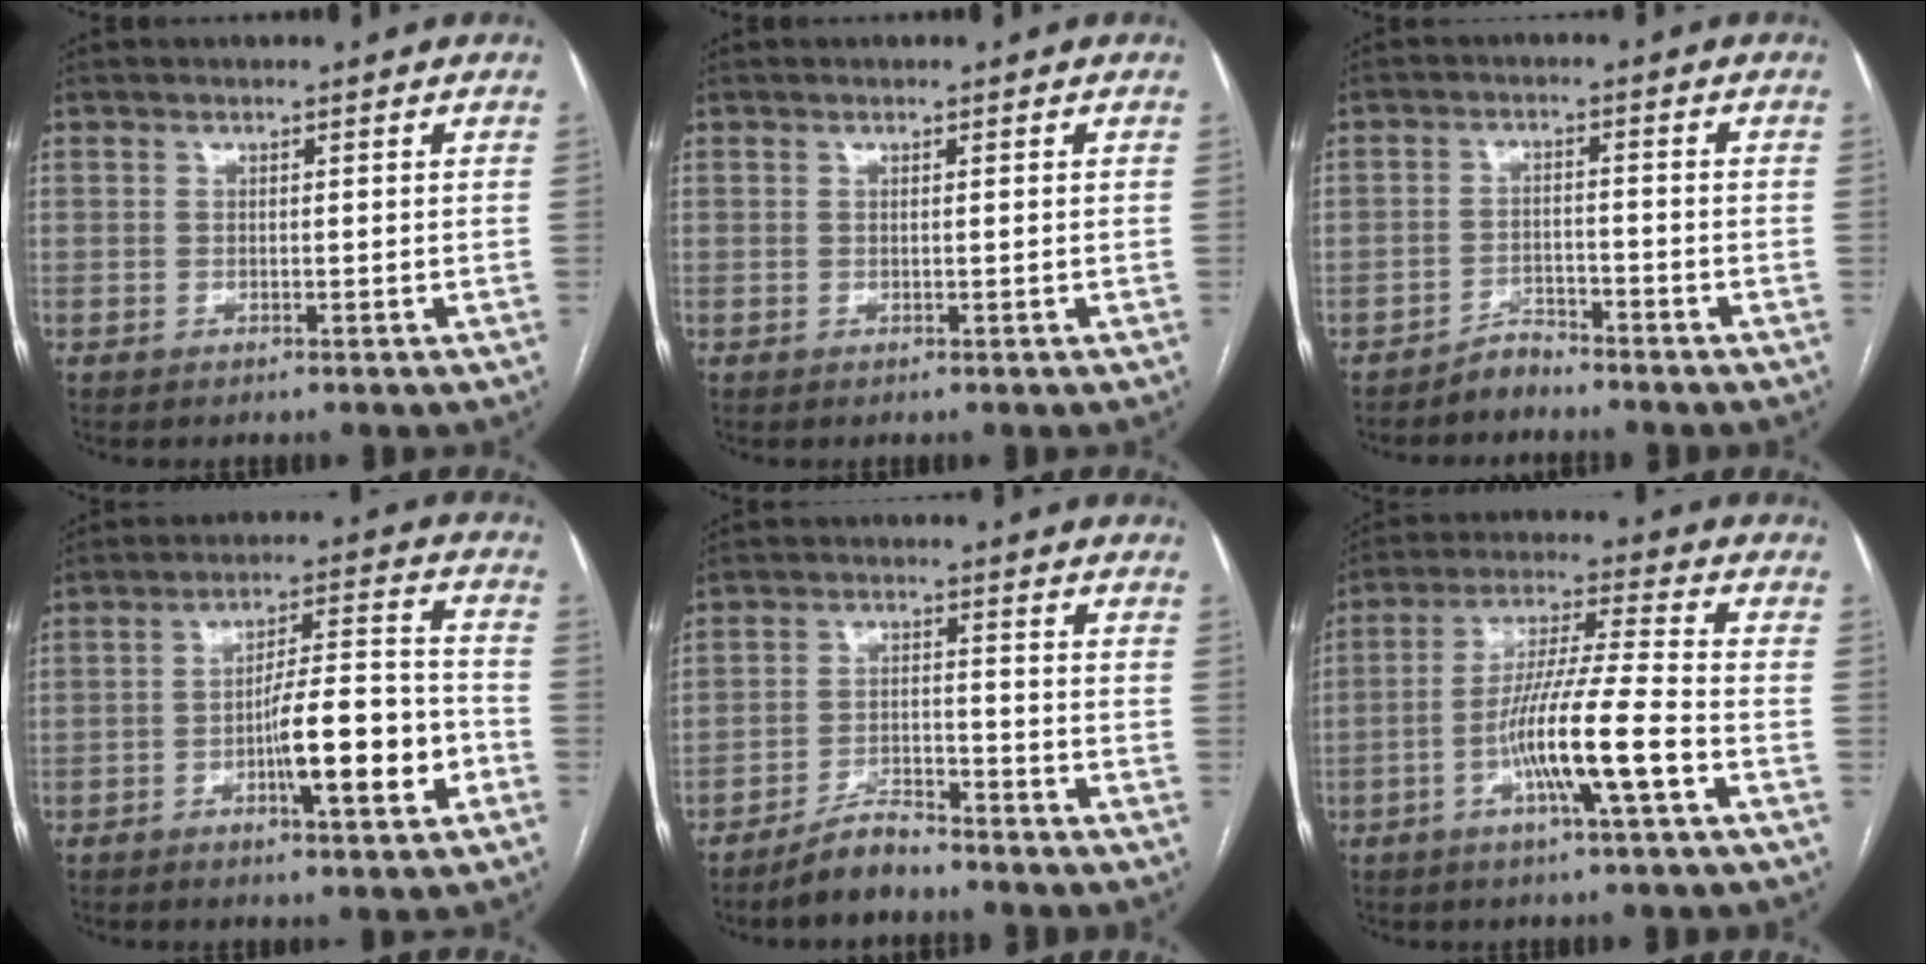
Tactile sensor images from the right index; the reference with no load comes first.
{"total": 0.0}
{"total": 2.4, "force": [-2.3, 0.6, -0.2], "torque": [0.011, -0.002, -0.040]}
{"total": 12.4, "force": [-4.7, 1.9, 11.4], "torque": [-0.179, 0.014, -0.068]}
{"total": 5.4, "force": [-4.8, 1.3, 1.9], "torque": [-0.034, -0.005, -0.088]}
{"total": 12.3, "force": [-4.7, -0.2, 11.3], "torque": [-0.213, 0.001, -0.087]}